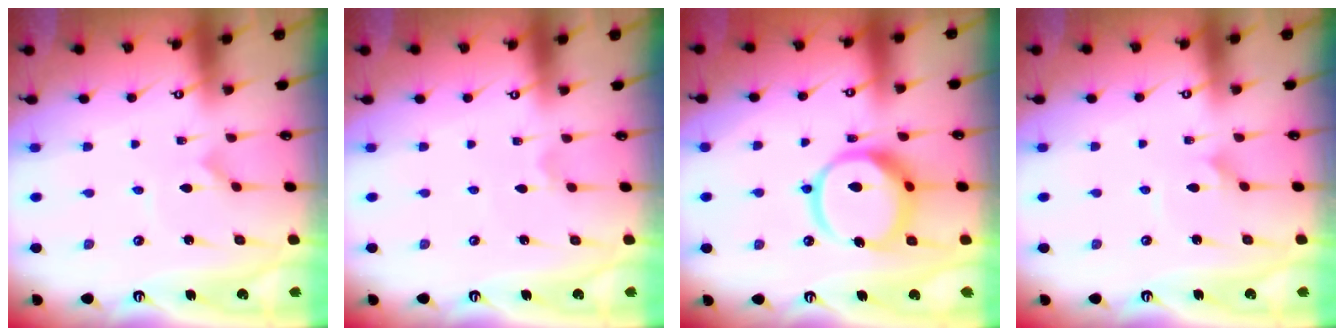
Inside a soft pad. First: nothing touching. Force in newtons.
{"total": 1.8, "press": 1.8, "slide": 0.4}
{"total": 14.6, "press": 14.5, "slide": 1.3}
{"total": 4.7, "press": 4.7, "slide": 0.3}